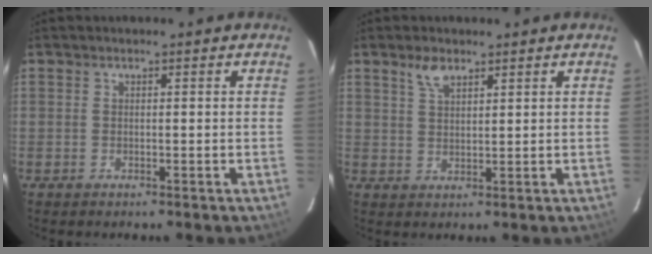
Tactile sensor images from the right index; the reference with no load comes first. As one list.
[{"total": 3.6, "force": [2.5, 1.6, 2.1], "torque": [-0.038, 0.005, 0.048]}]